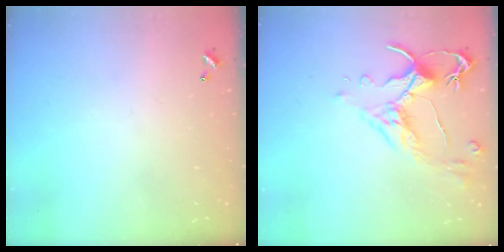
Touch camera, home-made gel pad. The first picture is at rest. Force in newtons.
{"total": 2.6, "press": 2.2, "slide": 1.3}